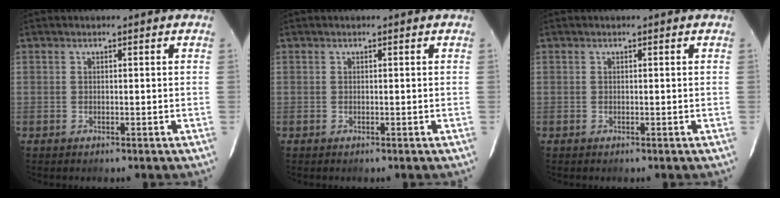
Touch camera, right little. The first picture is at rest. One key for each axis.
{"total": 0.0}
{"total": 0.0}